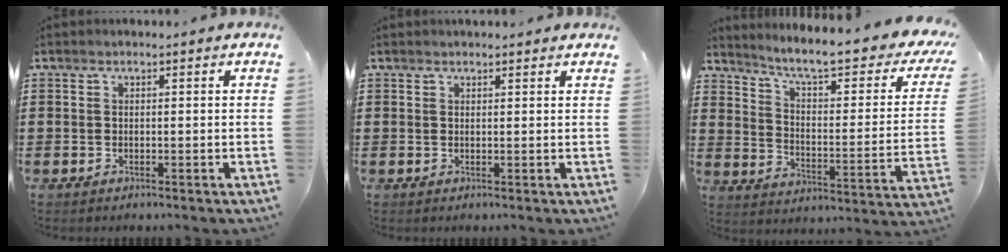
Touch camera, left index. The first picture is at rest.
{"total": 1.1, "force": [1.0, 0.1, 0.2], "torque": [-0.006, 0.000, 0.020]}
{"total": 7.2, "force": [5.6, 0.4, 4.5], "torque": [-0.101, -0.045, 0.084]}